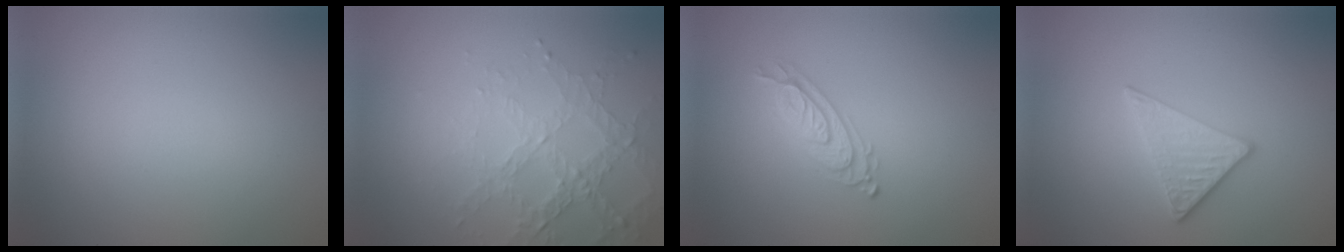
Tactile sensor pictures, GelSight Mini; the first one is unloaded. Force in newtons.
{"total": 3.1, "press": 3.1, "slide": 0.6}
{"total": 2.3, "press": 2.1, "slide": 0.9}
{"total": 2.7, "press": 2.6, "slide": 1.0}